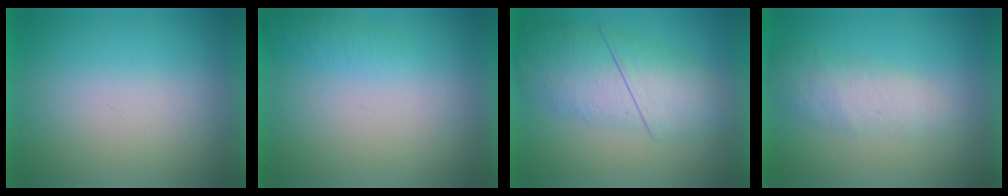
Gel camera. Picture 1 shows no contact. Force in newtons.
{"total": 1.1}
{"total": 4.6}
{"total": 2.3}